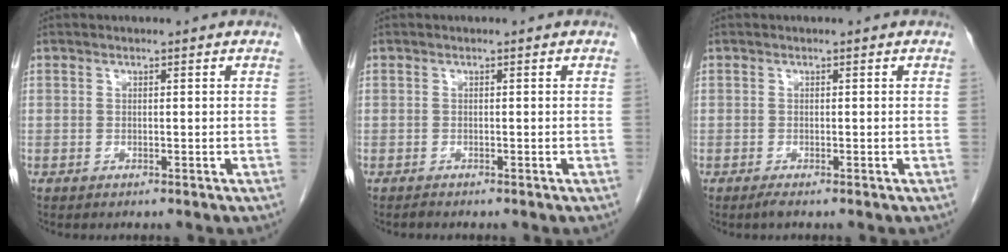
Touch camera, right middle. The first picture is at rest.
{"total": 0.0}
{"total": 0.7, "force": [-0.5, -0.2, 0.5], "torque": [-0.010, -0.003, -0.011]}